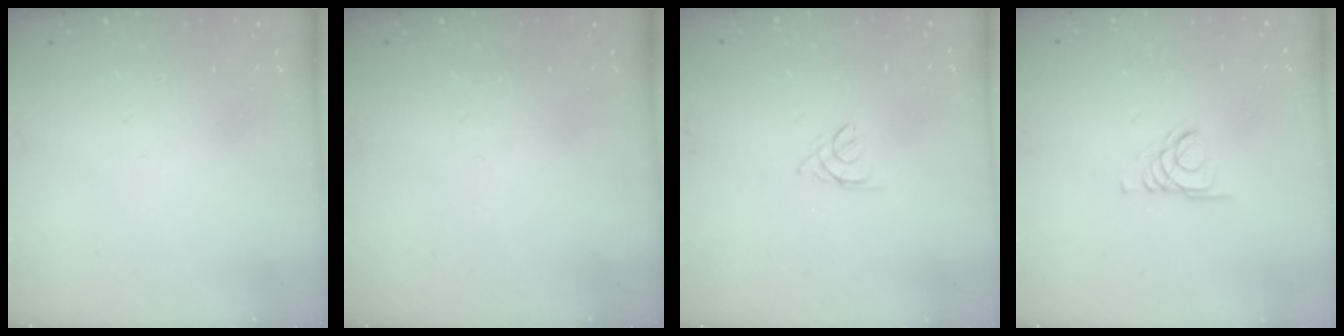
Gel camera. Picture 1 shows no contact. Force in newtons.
{"total": 0.0}
{"total": 3.0, "press": 2.9, "slide": 0.7}
{"total": 1.6, "press": 1.6, "slide": 0.2}